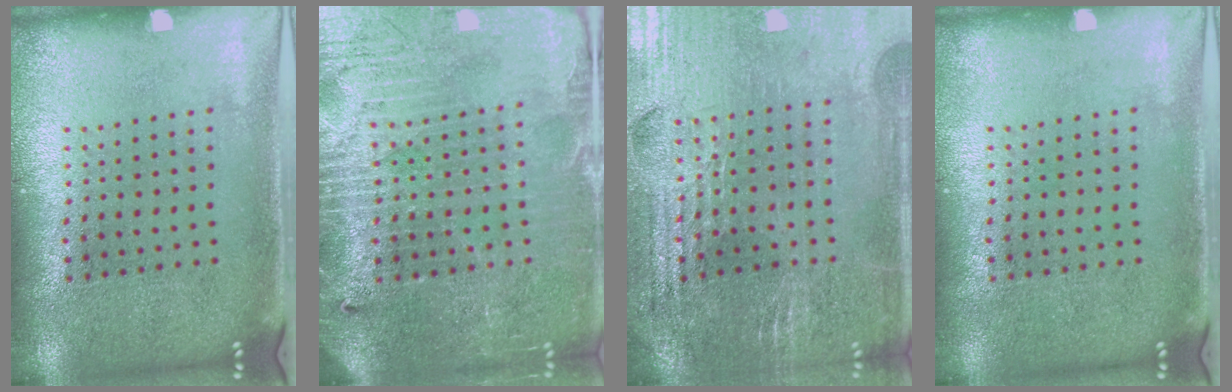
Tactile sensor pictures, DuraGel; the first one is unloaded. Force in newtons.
{"total": 3.8, "press": 3.6, "slide": 1.3}
{"total": 2.8, "press": 2.8, "slide": 0.5}
{"total": 0.0}